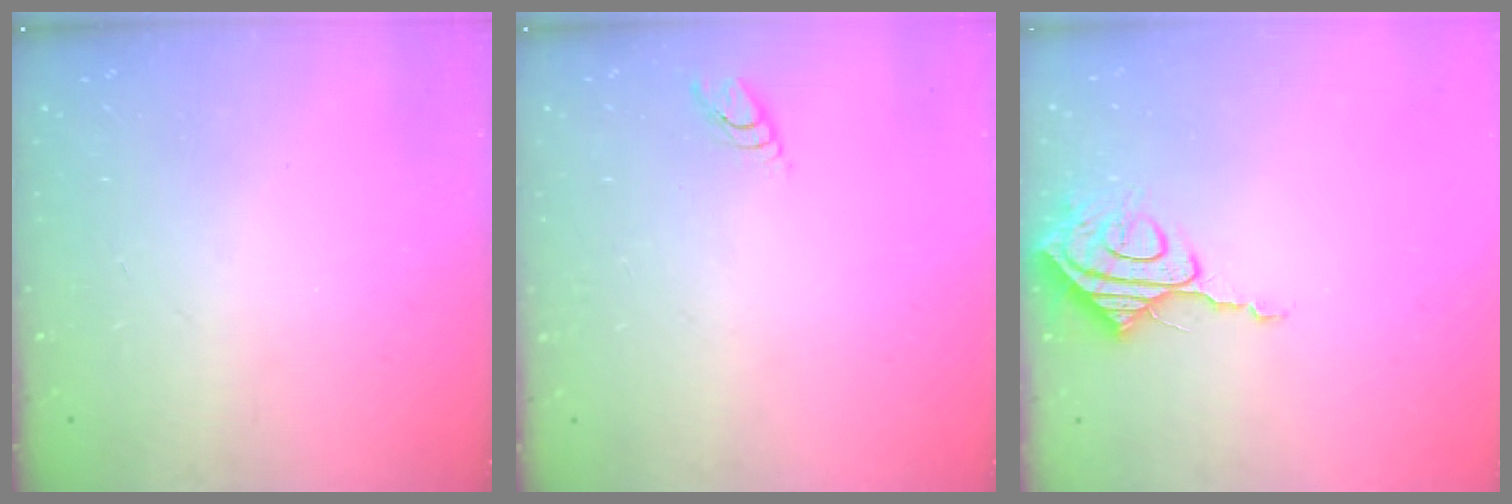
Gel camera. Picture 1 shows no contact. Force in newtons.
{"total": 3.1, "press": 3.1, "slide": 0.2}
{"total": 8.3, "press": 8.3, "slide": 0.2}